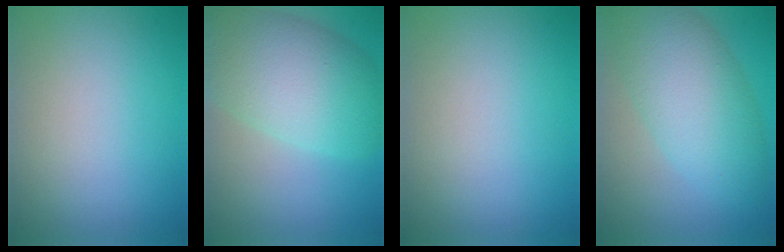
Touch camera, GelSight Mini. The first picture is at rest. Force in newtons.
{"total": 9.0, "press": 9.0, "slide": 0.5}
{"total": 0.0}
{"total": 7.5, "press": 7.5, "slide": 0.3}